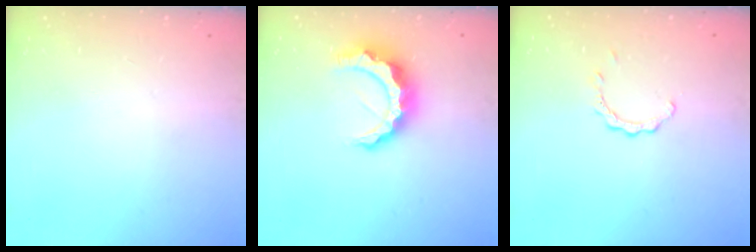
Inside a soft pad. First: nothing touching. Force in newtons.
{"total": 9.8, "press": 9.8, "slide": 1.1}
{"total": 2.2, "press": 2.2, "slide": 0.2}